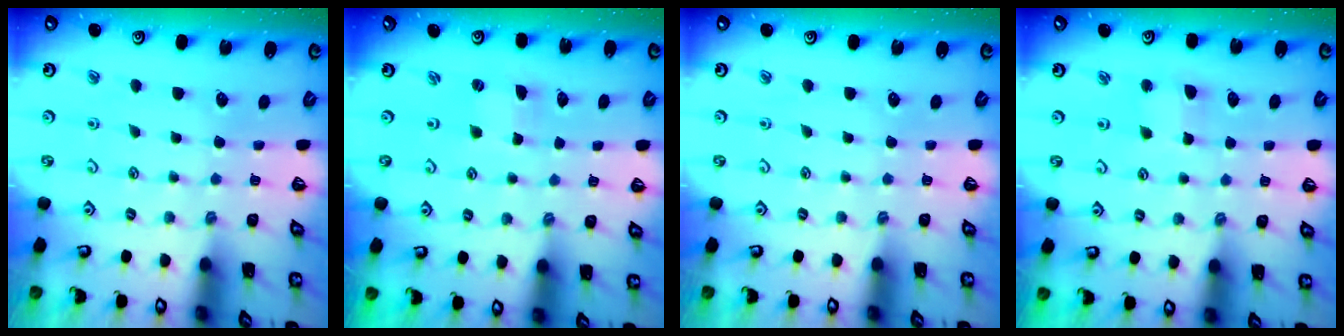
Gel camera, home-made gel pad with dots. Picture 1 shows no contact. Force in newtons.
{"total": 0.0}
{"total": 0.0}
{"total": 3.3, "press": 3.3, "slide": 0.3}